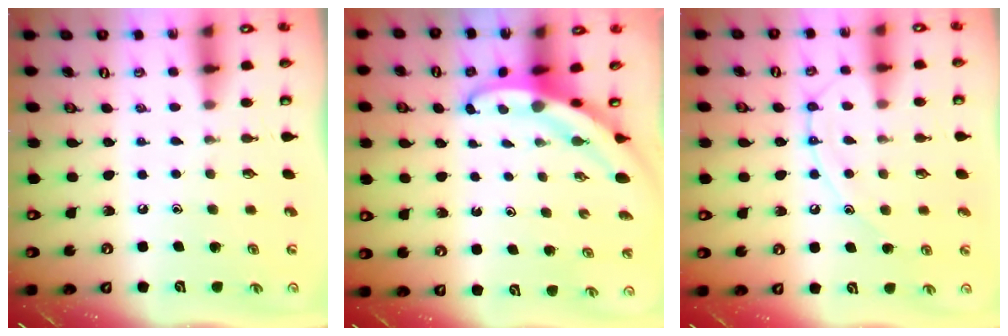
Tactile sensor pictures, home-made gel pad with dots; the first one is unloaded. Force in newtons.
{"total": 5.4, "press": 5.4, "slide": 0.3}
{"total": 10.5, "press": 10.5, "slide": 0.8}